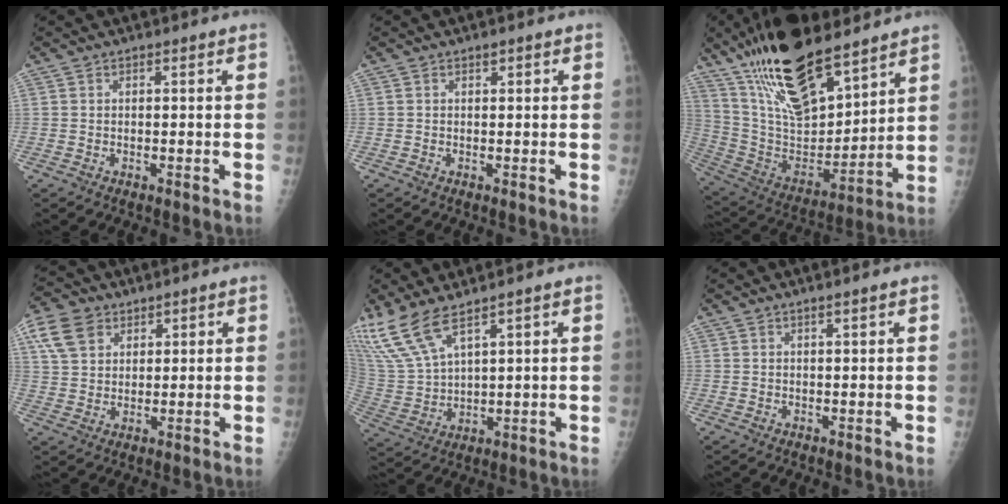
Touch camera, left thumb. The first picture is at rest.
{"total": 0.6, "force": [0.3, 0.5, 0.3], "torque": [0.003, 0.000, 0.002]}
{"total": 25.4, "force": [17.5, 9.2, 15.9], "torque": [-0.252, -0.063, 0.319]}
{"total": 8.8, "force": [4.1, 6.4, 4.4], "torque": [-0.073, -0.002, 0.079]}
{"total": 10.7, "force": [8.0, 3.0, 6.5], "torque": [-0.152, -0.026, 0.185]}
{"total": 1.0, "force": [0.6, -0.2, 0.7], "torque": [-0.014, -0.004, 0.013]}